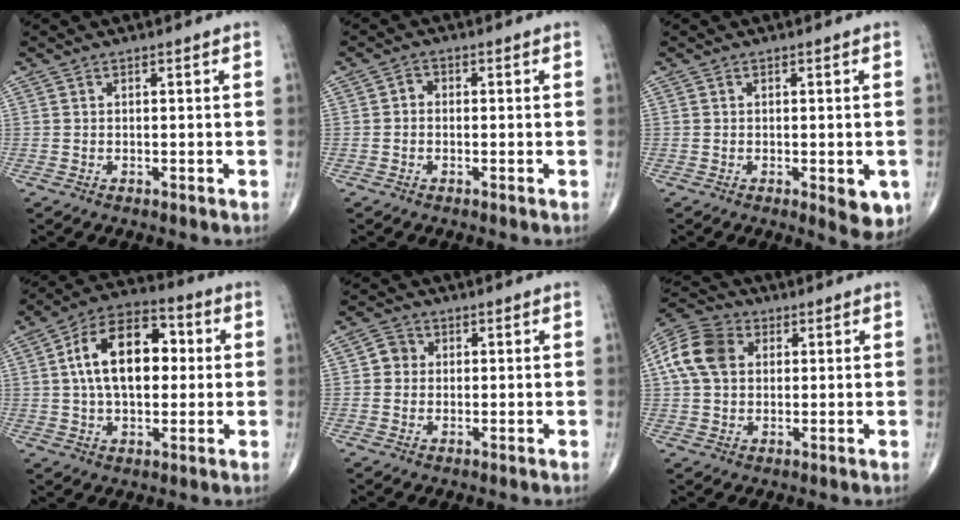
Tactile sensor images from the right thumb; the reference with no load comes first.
{"total": 1.8, "force": [-0.3, 1.5, 0.9], "torque": [0.000, 0.008, -0.012]}
{"total": 5.4, "force": [-1.6, 2.1, 4.7], "torque": [-0.044, -0.009, -0.016]}
{"total": 16.7, "force": [2.3, 9.8, 13.3], "torque": [-0.201, 0.025, 0.030]}
{"total": 3.2, "force": [0.3, 3.0, 1.0], "torque": [0.001, 0.006, -0.001]}
{"total": 11.1, "force": [2.4, 8.4, 6.9], "torque": [-0.130, 0.017, 0.036]}